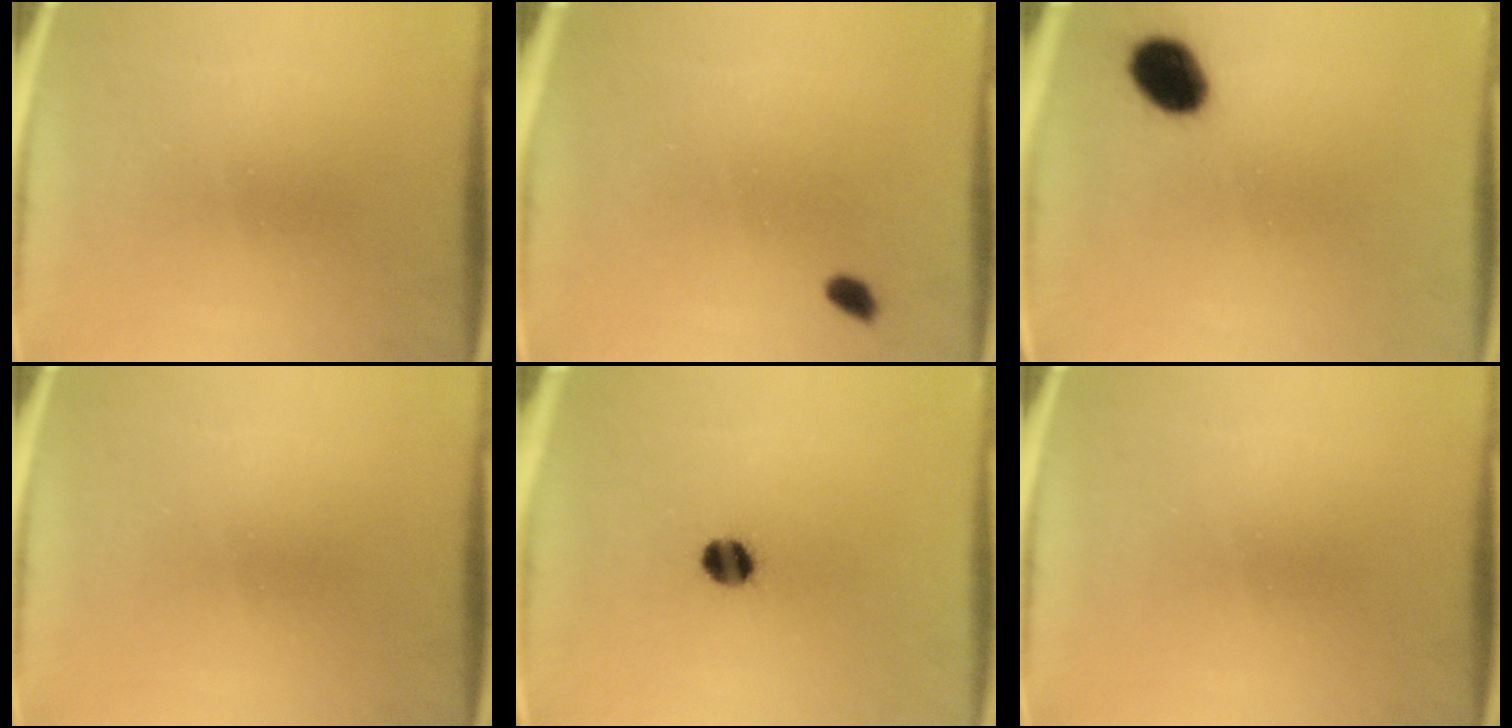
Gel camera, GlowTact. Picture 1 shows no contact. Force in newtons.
{"total": 1.5}
{"total": 8.6}
{"total": 0.0}
{"total": 5.0}
{"total": 0.0}